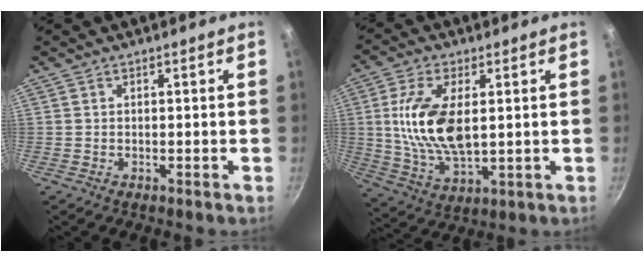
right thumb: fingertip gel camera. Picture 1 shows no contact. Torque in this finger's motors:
{"motor_torque": [0.91, 1.24, 1.64, 0.11, 0.23]}